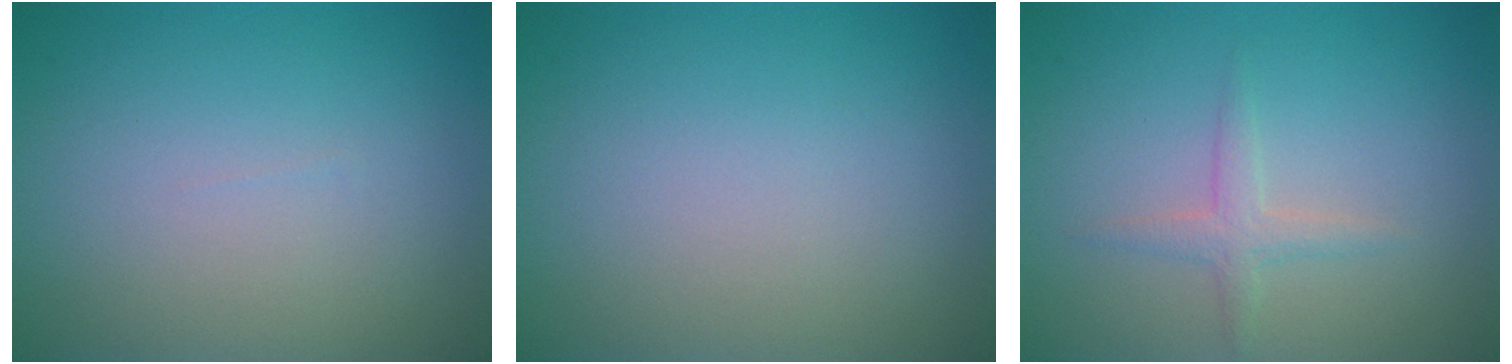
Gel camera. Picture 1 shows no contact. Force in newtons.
{"total": 0.0}
{"total": 1.6, "press": 1.6, "slide": 0.1}